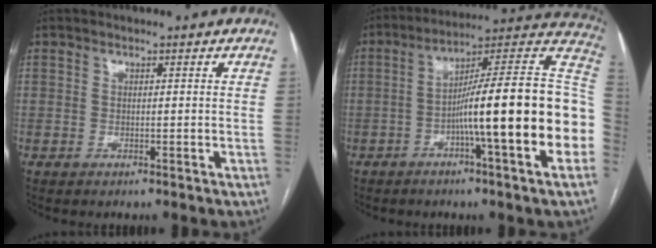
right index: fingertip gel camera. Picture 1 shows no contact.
{"total": 23.1, "force": [-4.1, 0.7, 22.8], "torque": [-0.246, 0.031, -0.063]}